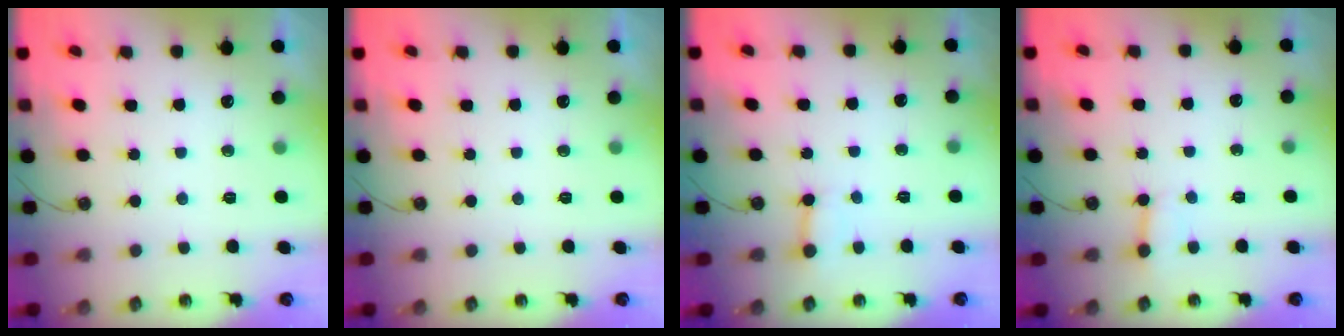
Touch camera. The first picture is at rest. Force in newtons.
{"total": 0.0}
{"total": 3.1, "press": 3.1, "slide": 0.3}
{"total": 3.0, "press": 2.9, "slide": 0.3}